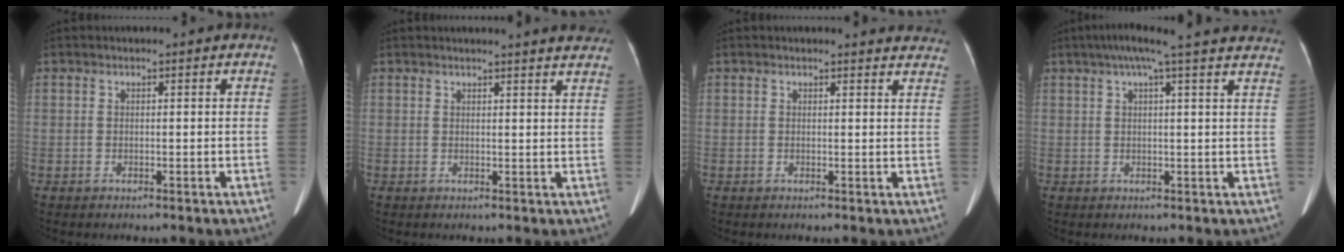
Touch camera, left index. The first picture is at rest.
{"total": 9.2, "force": [8.6, 0.2, 3.1], "torque": [-0.033, -0.011, 0.075]}
{"total": 7.3, "force": [7.2, 1.3, 0.9], "torque": [0.015, -0.014, 0.044]}
{"total": 18.0, "force": [15.4, 0.3, 9.3], "torque": [-0.144, 0.030, 0.186]}